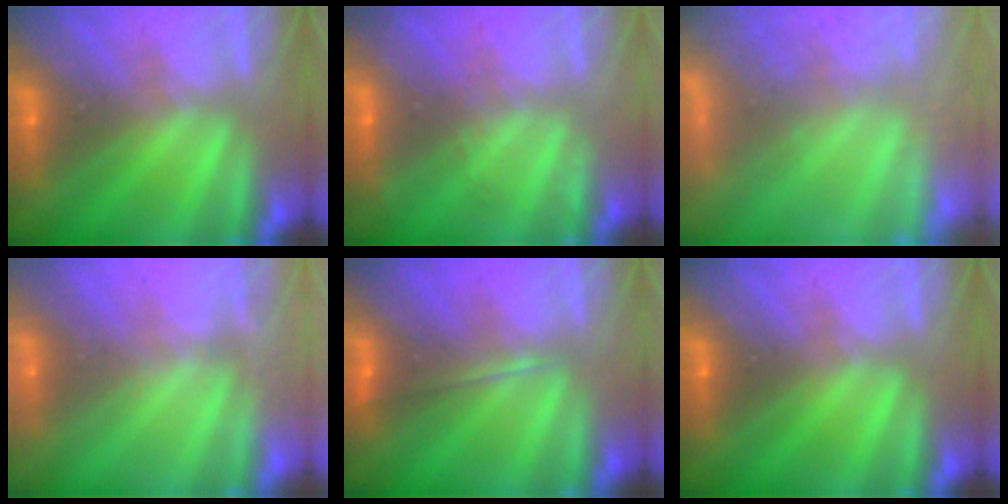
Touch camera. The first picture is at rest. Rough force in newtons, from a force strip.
{"total": 2.2}
{"total": 7.3}
{"total": 2.4}
{"total": 1.8}
{"total": 0.0}